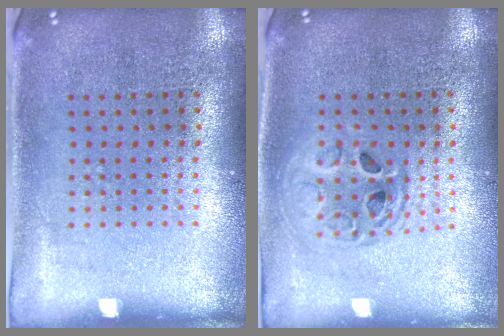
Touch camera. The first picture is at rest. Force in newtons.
{"total": 1.4, "press": 1.2, "slide": 0.6}